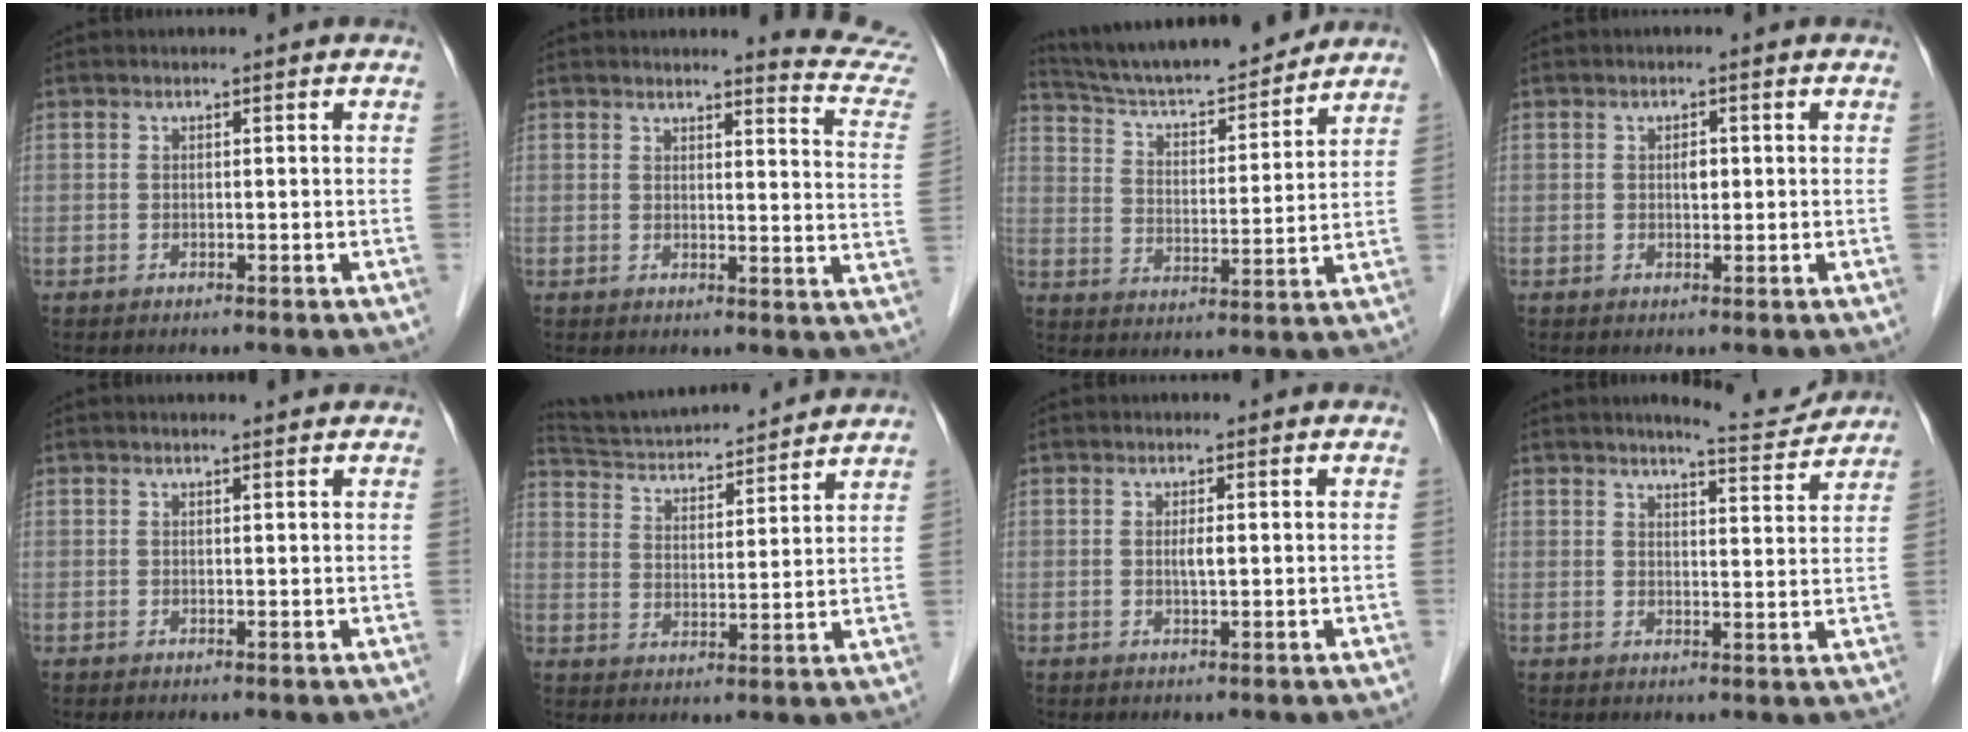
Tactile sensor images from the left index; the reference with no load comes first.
{"total": 9.5, "force": [9.4, -1.1, 0.4], "torque": [-0.002, -0.104, 0.080]}
{"total": 17.4, "force": [16.0, 2.2, 6.5], "torque": [-0.111, 0.006, 0.254]}
{"total": 1.4, "force": [0.0, 0.8, 1.2], "torque": [-0.017, -0.002, -0.001]}
{"total": 1.2, "force": [1.2, 0.0, 0.3], "torque": [-0.008, 0.002, 0.016]}
{"total": 16.7, "force": [15.8, 2.0, 5.1], "torque": [-0.088, 0.022, 0.244]}
{"total": 1.3, "force": [0.0, 0.1, 1.3], "torque": [-0.027, -0.004, -0.001]}
{"total": 6.1, "force": [5.9, 0.4, 1.4], "torque": [-0.024, -0.014, 0.071]}